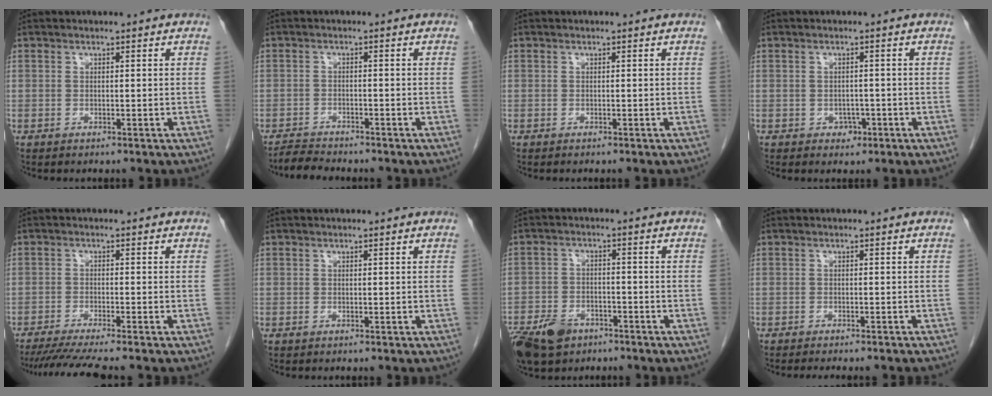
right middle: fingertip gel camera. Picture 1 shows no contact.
{"total": 2.8, "force": [-2.8, 0.1, 0.2], "torque": [-0.007, -0.013, -0.050]}
{"total": 0.6, "force": [-0.5, 0.1, 0.3], "torque": [-0.004, -0.001, -0.007]}
{"total": 1.8, "force": [-0.8, 1.4, 0.8], "torque": [-0.008, 0.006, -0.006]}
{"total": 7.4, "force": [-6.3, -1.1, 3.8], "torque": [-0.056, -0.022, -0.103]}
{"total": 0.0}
{"total": 10.0, "force": [-6.5, 5.9, 4.8], "torque": [-0.105, -0.003, -0.110]}
{"total": 7.8, "force": [-7.0, 0.8, 3.4], "torque": [-0.029, -0.013, -0.082]}